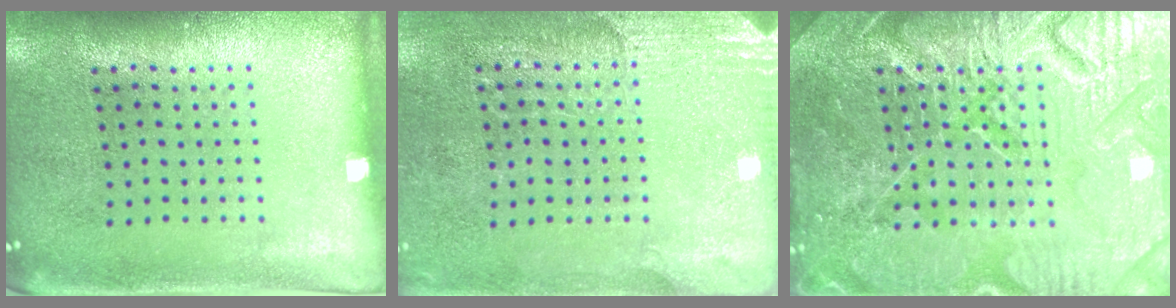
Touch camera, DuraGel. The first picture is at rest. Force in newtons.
{"total": 2.8, "press": 2.6, "slide": 1.0}
{"total": 7.7, "press": 7.6, "slide": 0.9}